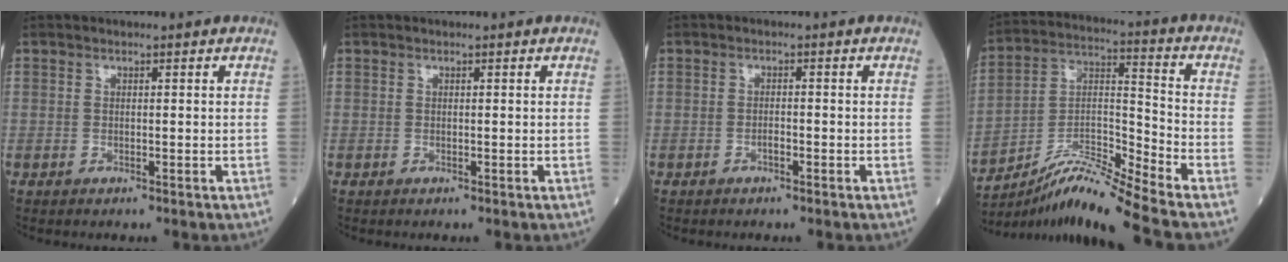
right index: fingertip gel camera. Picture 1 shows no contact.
{"total": 0.0}
{"total": 1.1, "force": [-0.7, 0.3, 0.8], "torque": [-0.013, 0.002, -0.013]}
{"total": 12.2, "force": [-10.6, -2.2, 5.6], "torque": [-0.106, 0.015, -0.189]}